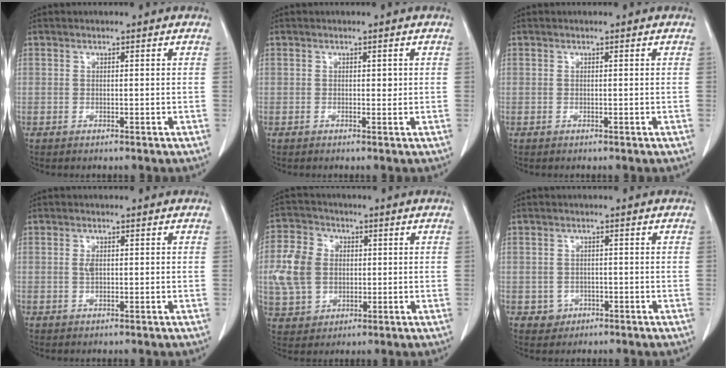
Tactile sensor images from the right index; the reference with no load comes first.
{"total": 0.9, "force": [0.2, 0.5, 0.6], "torque": [-0.006, 0.000, 0.002]}
{"total": 0.0}
{"total": 1.4, "force": [0.1, 0.7, 1.2], "torque": [-0.024, 0.000, 0.002]}
{"total": 11.5, "force": [0.8, 9.3, 6.7], "torque": [-0.166, 0.023, 0.022]}
{"total": 2.4, "force": [-0.9, 2.2, 0.1], "torque": [0.005, 0.010, -0.008]}